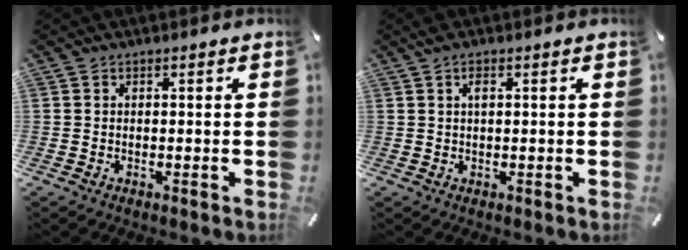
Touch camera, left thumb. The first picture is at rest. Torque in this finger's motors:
{"motor_torque": [0.88, 0.79, 0.36, -0.48, 0.16]}